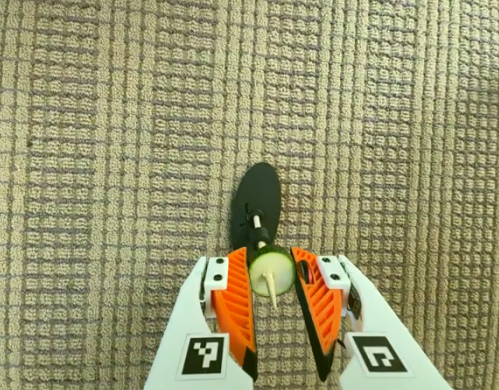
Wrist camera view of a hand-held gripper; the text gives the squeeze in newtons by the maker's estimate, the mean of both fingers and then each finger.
{"total": 9.3, "left": 9.4, "right": 9.2}